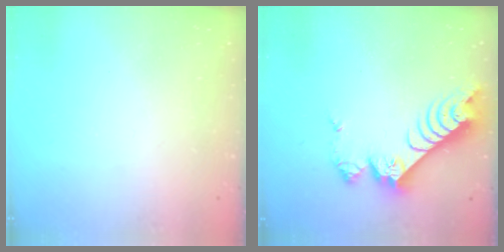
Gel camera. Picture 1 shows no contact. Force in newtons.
{"total": 10.1, "press": 10.0, "slide": 1.0}